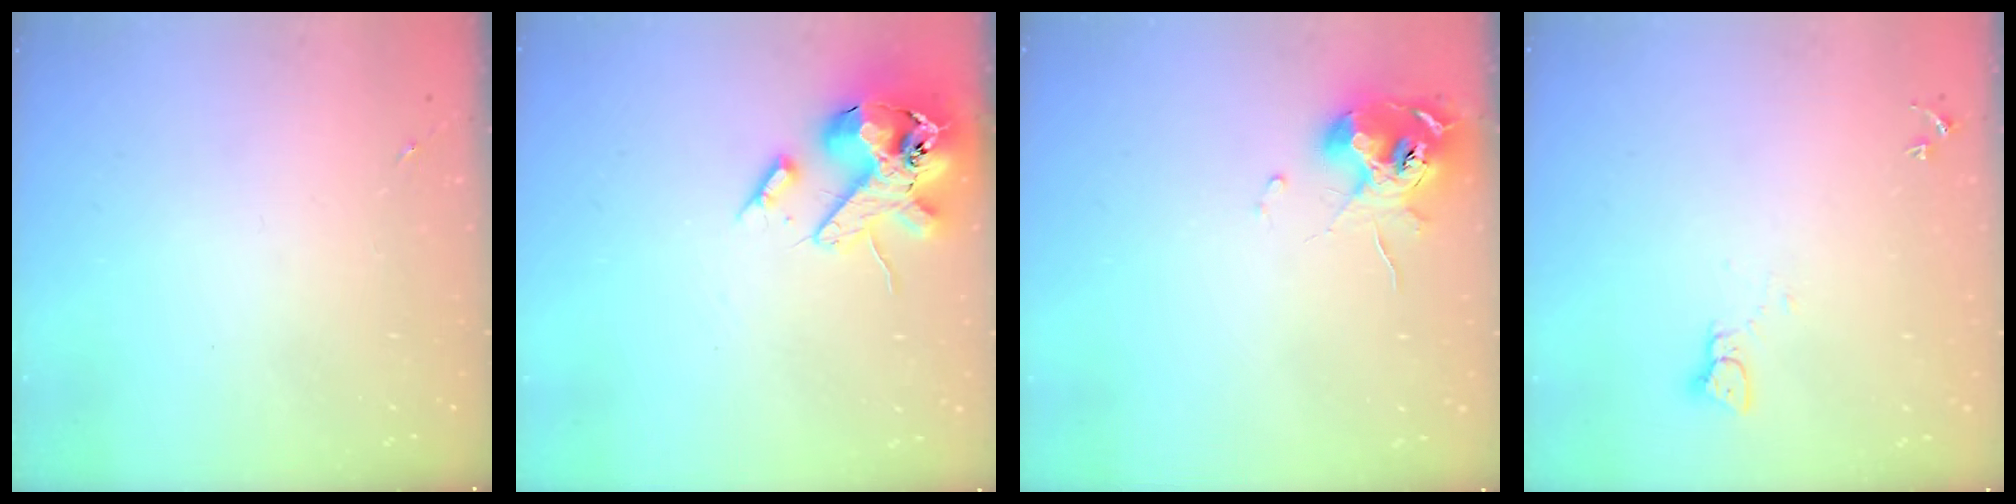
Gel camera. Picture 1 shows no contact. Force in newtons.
{"total": 16.9, "press": 16.7, "slide": 2.8}
{"total": 10.8, "press": 10.7, "slide": 1.2}
{"total": 2.1, "press": 2.1, "slide": 0.2}